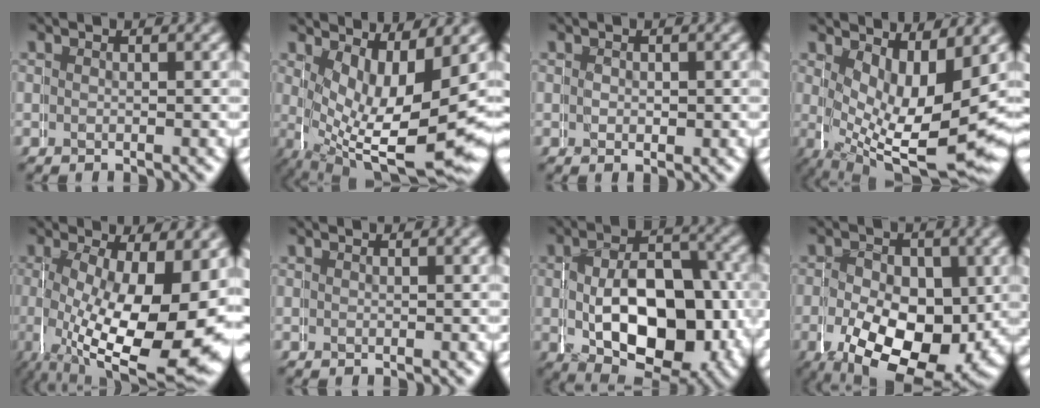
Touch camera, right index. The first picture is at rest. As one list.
[{"total": 9.3, "force": [-0.9, 3.5, 8.5], "torque": [-0.150, -0.043, 0.014]}, {"total": 1.1, "force": [0.4, 1.0, -0.2], "torque": [-0.007, -0.008, 0.006]}, {"total": 9.4, "force": [-0.9, 3.5, 8.7], "torque": [-0.137, -0.045, 0.009]}, {"total": 14.3, "force": [-2.0, 7.1, 12.3], "torque": [-0.220, -0.066, 0.013]}, {"total": 0.0}, {"total": 12.1, "force": [-0.9, 7.8, 9.3], "torque": [-0.160, -0.045, 0.006]}, {"total": 11.3, "force": [-2.8, 6.9, 8.4], "torque": [-0.150, -0.055, -0.019]}]